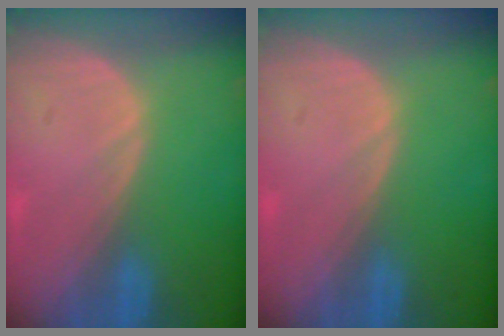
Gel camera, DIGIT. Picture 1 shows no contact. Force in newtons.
{"total": 0.0}